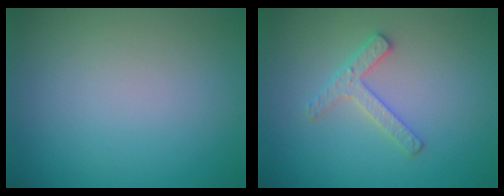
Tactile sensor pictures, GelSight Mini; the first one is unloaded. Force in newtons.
{"total": 2.4, "press": 2.4, "slide": 0.4}